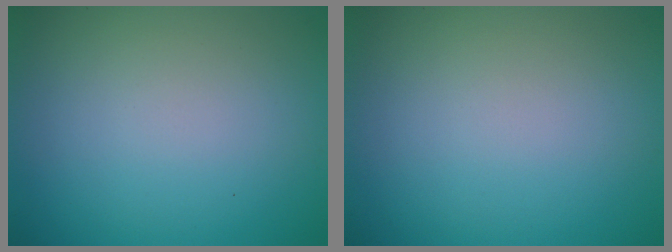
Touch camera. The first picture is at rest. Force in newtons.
{"total": 0.0}